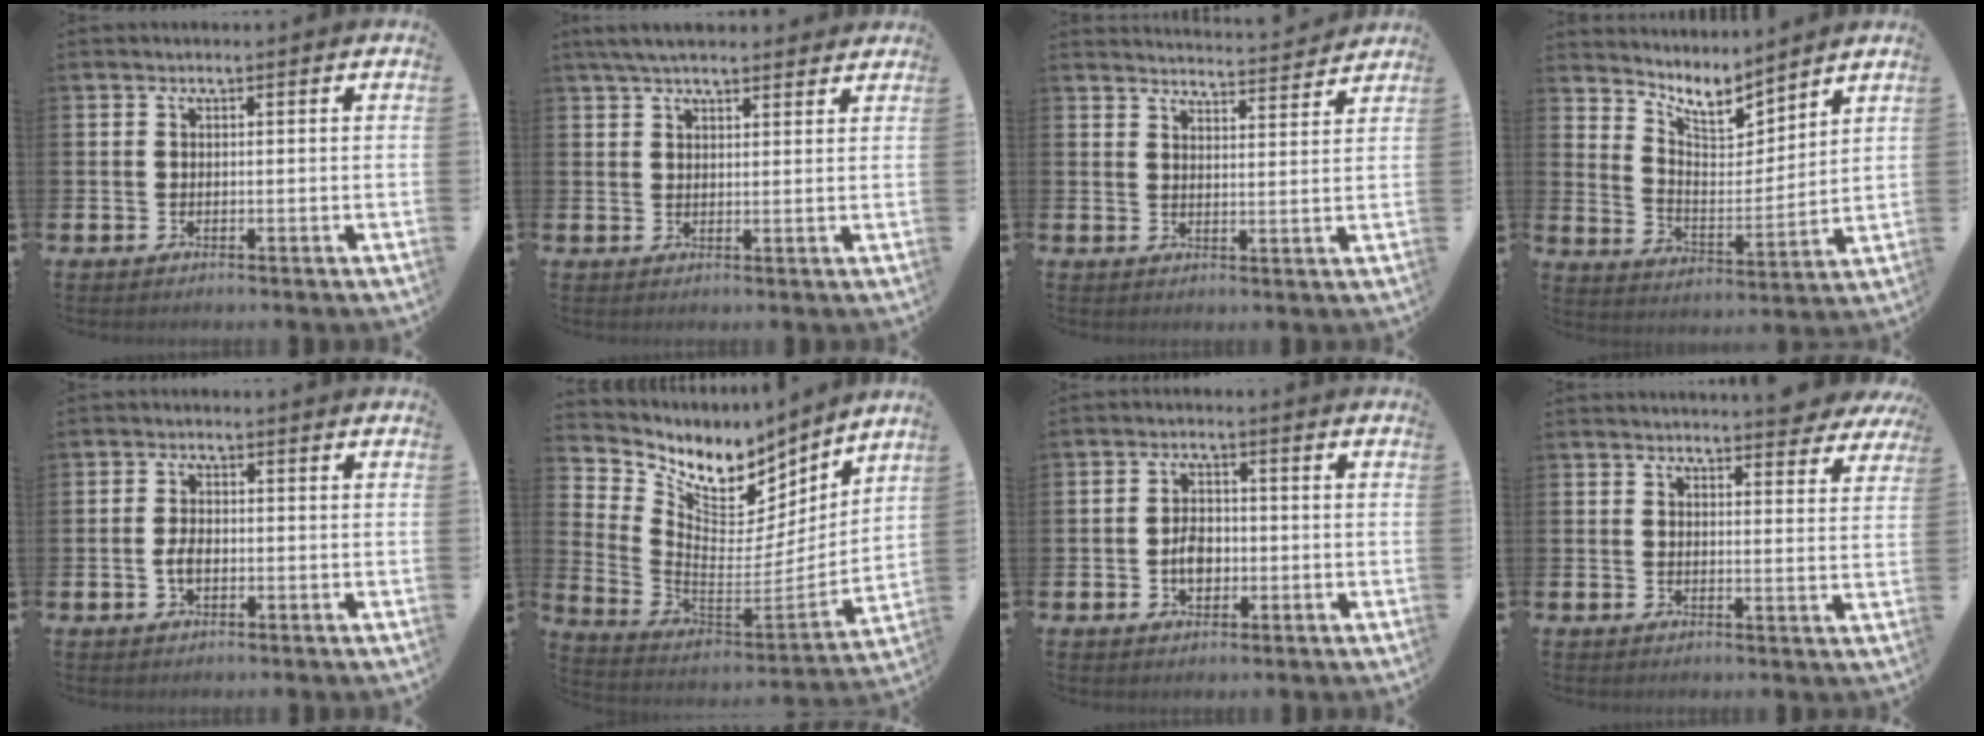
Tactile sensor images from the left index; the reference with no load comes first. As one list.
[{"total": 4.4, "force": [4.1, 1.0, 1.5], "torque": [-0.042, -0.006, 0.078]}, {"total": 4.0, "force": [4.0, -0.2, 0.2], "torque": [-0.009, -0.035, 0.069]}, {"total": 7.5, "force": [7.1, 1.8, 1.8], "torque": [-0.059, -0.053, 0.126]}, {"total": 2.6, "force": [-0.5, 1.4, 2.1], "torque": [-0.039, 0.003, -0.009]}, {"total": 8.6, "force": [6.6, 4.5, 3.2], "torque": [-0.098, -0.043, 0.115]}, {"total": 3.6, "force": [-0.8, 2.4, 2.6], "torque": [-0.032, -0.002, -0.019]}, {"total": 3.9, "force": [3.8, 0.3, 0.4], "torque": [0.004, -0.025, 0.067]}]